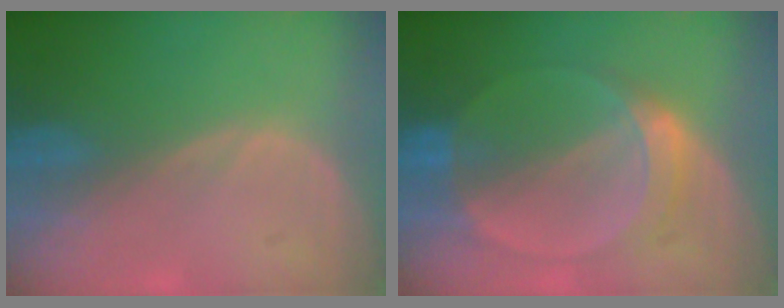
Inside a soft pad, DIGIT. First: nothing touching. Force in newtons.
{"total": 6.0, "press": 5.5, "slide": 2.4}